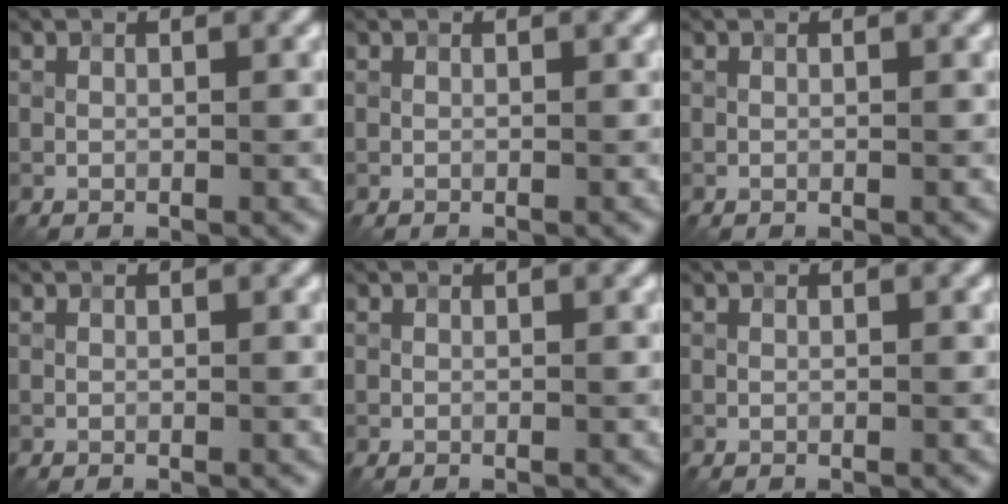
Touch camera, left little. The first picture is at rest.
{"total": 0.0}
{"total": 0.0}
{"total": 0.0}
{"total": 0.0}
{"total": 0.0}